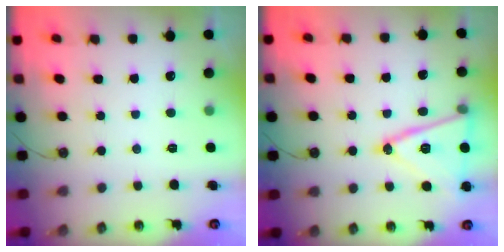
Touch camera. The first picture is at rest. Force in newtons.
{"total": 17.6, "press": 17.3, "slide": 3.4}